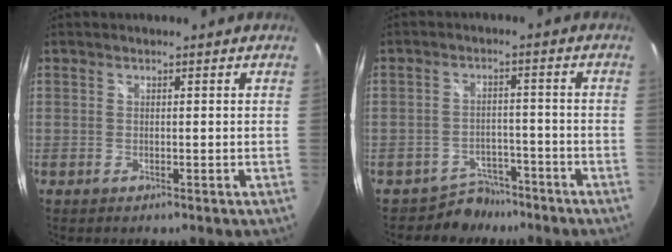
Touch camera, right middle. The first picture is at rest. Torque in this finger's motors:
{"motor_torque": [0.00, -0.15, -0.05, -0.02]}